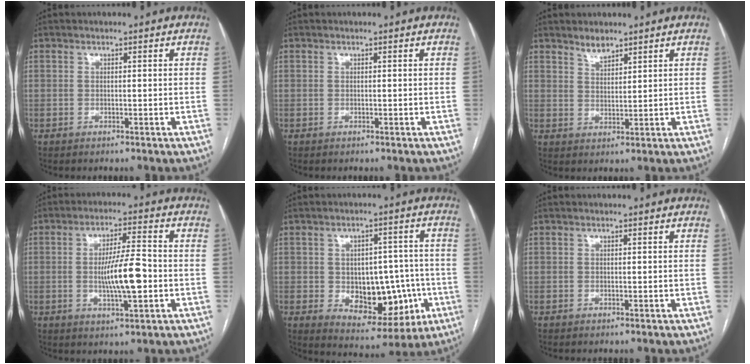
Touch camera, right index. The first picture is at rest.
{"total": 0.0}
{"total": 2.8, "force": [2.5, 1.0, 0.9], "torque": [-0.016, -0.003, 0.048]}
{"total": 8.8, "force": [-1.3, 1.2, 8.6], "torque": [-0.156, 0.000, -0.023]}
{"total": 12.4, "force": [-2.2, 7.7, 9.4], "torque": [-0.118, 0.018, -0.010]}
{"total": 0.0}